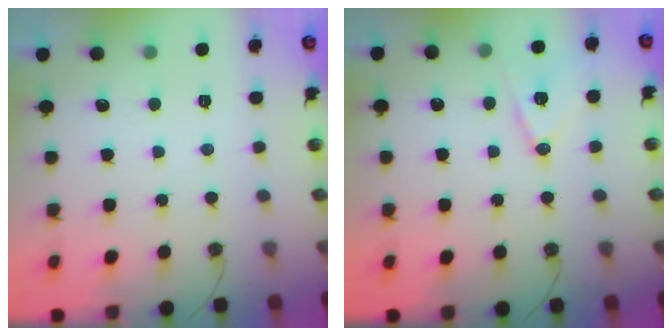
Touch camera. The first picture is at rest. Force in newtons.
{"total": 11.8, "press": 11.2, "slide": 3.5}